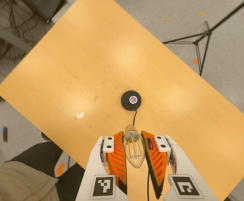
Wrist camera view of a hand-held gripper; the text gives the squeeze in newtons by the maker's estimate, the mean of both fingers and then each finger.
{"total": 20.6, "left": 22.6, "right": 18.7}